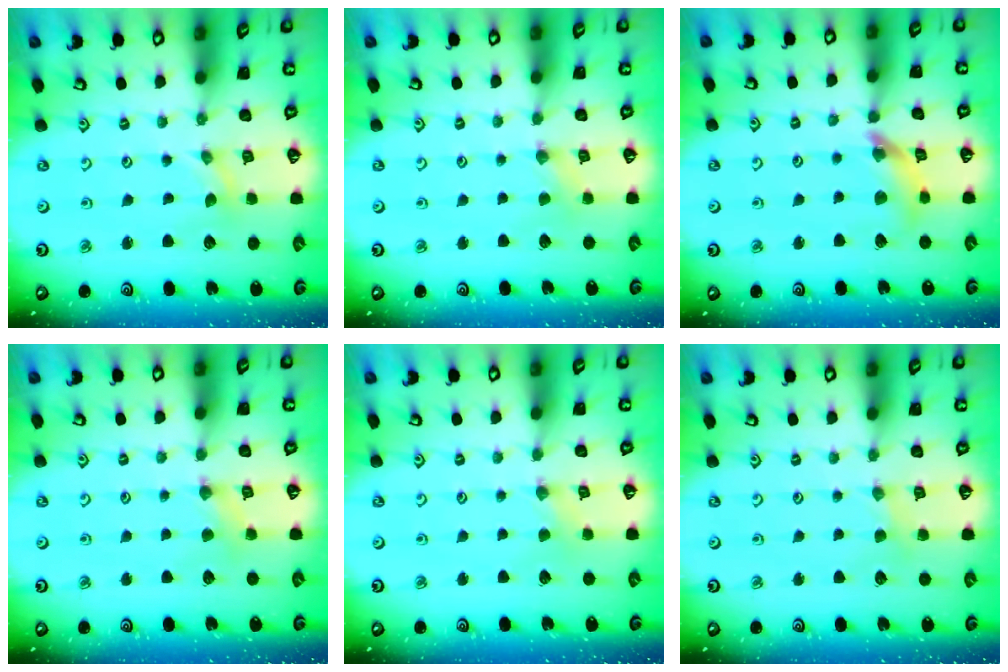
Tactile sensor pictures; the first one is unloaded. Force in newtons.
{"total": 1.8, "press": 1.8, "slide": 0.3}
{"total": 10.7, "press": 10.6, "slide": 1.3}
{"total": 3.9, "press": 3.9, "slide": 0.4}
{"total": 2.0, "press": 2.0, "slide": 0.4}
{"total": 2.3, "press": 2.3, "slide": 0.3}